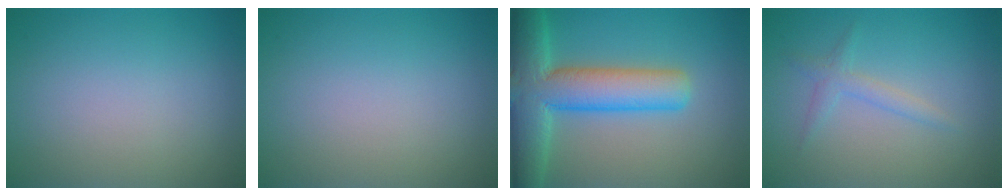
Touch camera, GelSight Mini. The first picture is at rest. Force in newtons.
{"total": 0.0}
{"total": 9.3, "press": 9.3, "slide": 0.4}
{"total": 1.5, "press": 1.5, "slide": 0.1}